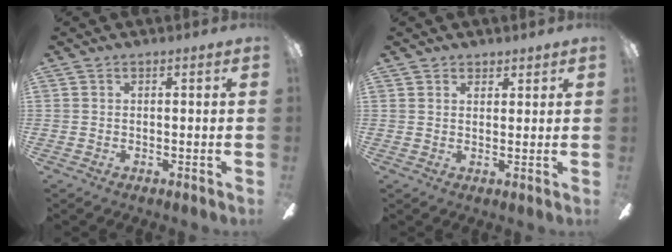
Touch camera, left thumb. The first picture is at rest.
{"total": 2.4, "force": [1.9, 1.3, -0.1], "torque": [0.008, -0.006, 0.037]}